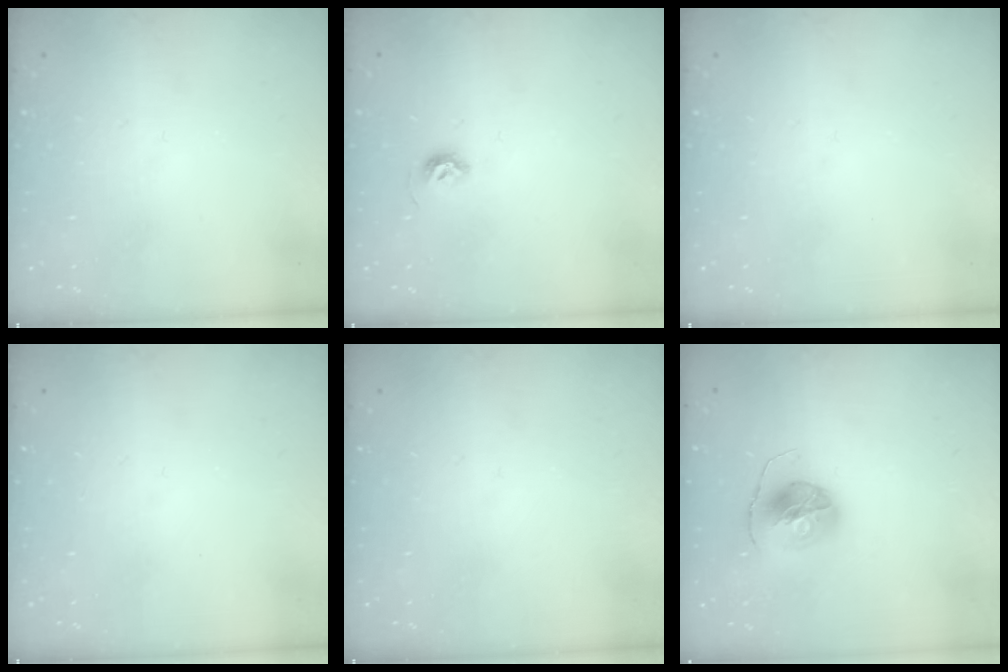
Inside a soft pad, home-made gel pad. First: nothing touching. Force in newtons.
{"total": 5.7, "press": 5.7, "slide": 0.7}
{"total": 0.0}
{"total": 0.0}
{"total": 0.0}
{"total": 10.1, "press": 10.1, "slide": 0.2}